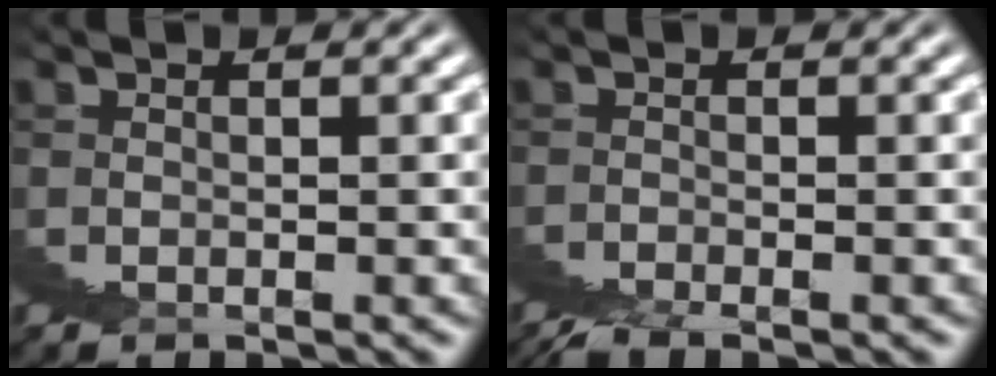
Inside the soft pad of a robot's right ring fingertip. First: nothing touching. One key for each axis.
{"total": 2.0, "fx": -0.5, "fy": -1.8, "fz": -0.6, "tx": 0.016, "ty": 0.010, "tz": -0.009}